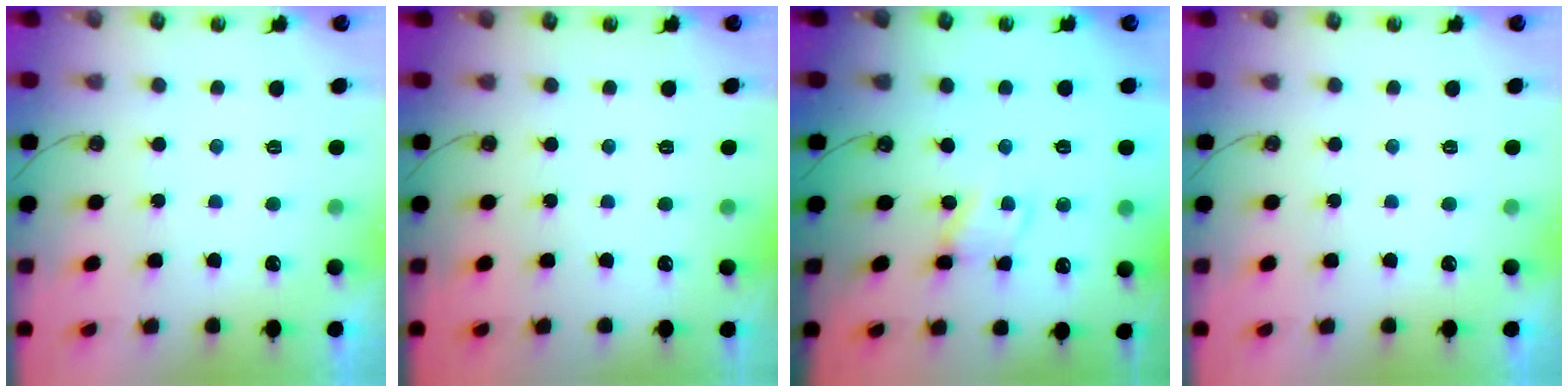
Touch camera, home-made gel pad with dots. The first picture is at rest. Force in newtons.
{"total": 0.0}
{"total": 2.1, "press": 2.1, "slide": 0.3}
{"total": 0.0}